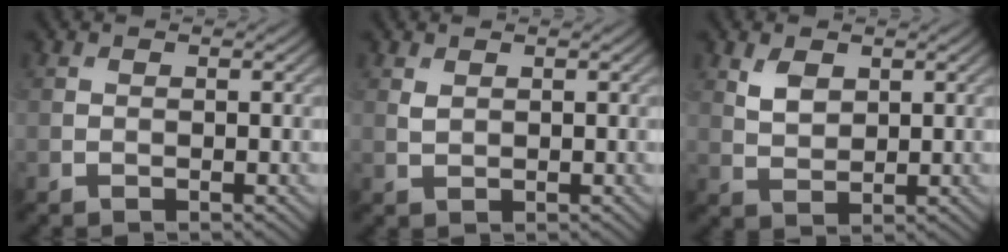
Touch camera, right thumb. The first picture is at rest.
{"total": 0.9, "force": [0.6, 0.4, 0.5], "torque": [-0.018, -0.002, 0.015]}
{"total": 3.0, "force": [1.6, 1.8, 1.8], "torque": [-0.042, -0.004, 0.034]}